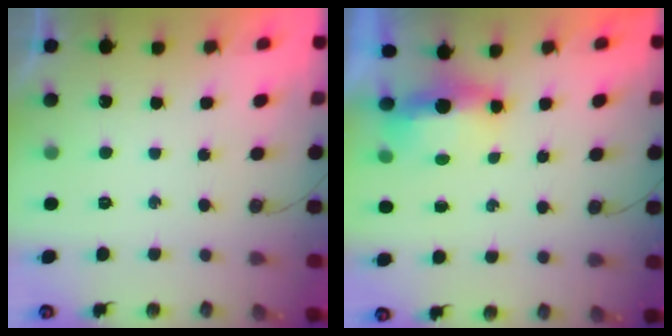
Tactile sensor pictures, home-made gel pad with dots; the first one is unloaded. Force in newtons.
{"total": 13.6, "press": 6.7, "slide": 11.8}